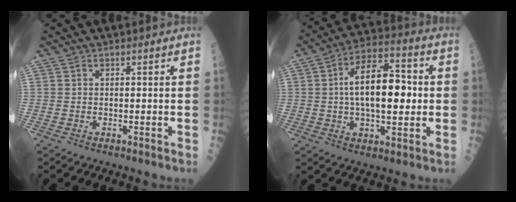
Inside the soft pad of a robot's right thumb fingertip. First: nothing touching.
{"total": 16.0, "force": [0.9, 7.6, 14.0], "torque": [-0.211, 0.022, 0.011]}